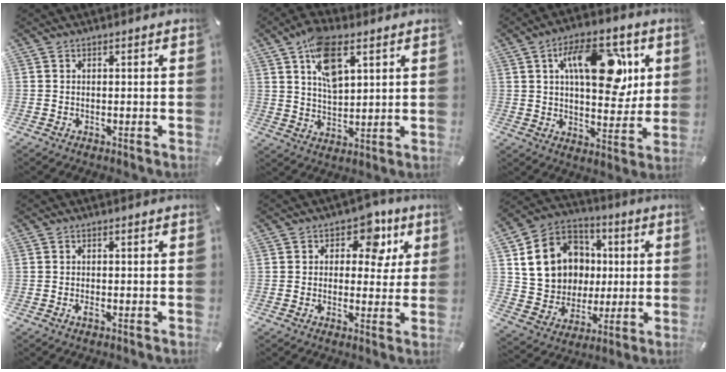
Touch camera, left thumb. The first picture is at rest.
{"total": 10.9, "force": [5.6, 5.7, 7.4], "torque": [-0.133, -0.010, 0.103]}
{"total": 18.0, "force": [6.2, 9.7, 13.9], "torque": [-0.194, -0.004, 0.103]}
{"total": 1.1, "force": [-0.4, 0.3, 0.9], "torque": [-0.018, -0.001, -0.007]}
{"total": 9.6, "force": [3.9, 6.6, 5.8], "torque": [-0.067, -0.014, 0.062]}
{"total": 17.5, "force": [2.9, 15.5, 7.6], "torque": [-0.128, 0.006, 0.068]}